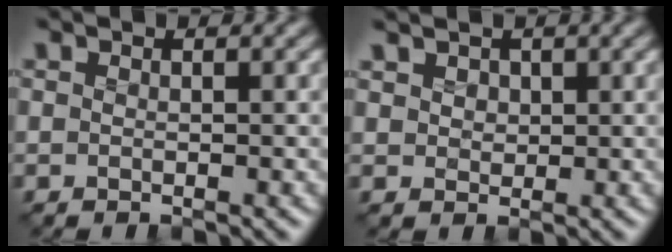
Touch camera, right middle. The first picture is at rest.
{"total": 2.2, "force": [1.3, 1.5, 0.8], "torque": [-0.034, 0.003, 0.030]}